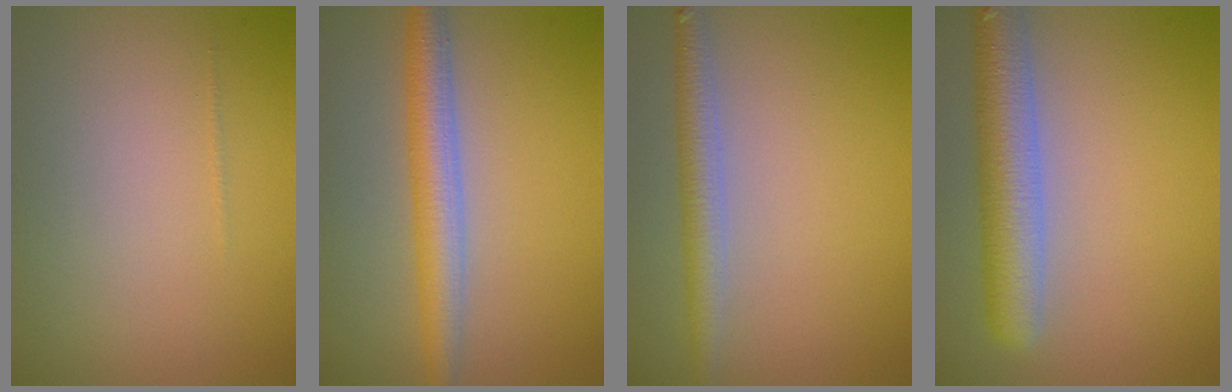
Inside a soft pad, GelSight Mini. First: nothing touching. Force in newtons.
{"total": 4.3, "press": 4.3, "slide": 0.1}
{"total": 3.0, "press": 3.0, "slide": 0.1}
{"total": 6.1, "press": 6.1, "slide": 0.5}